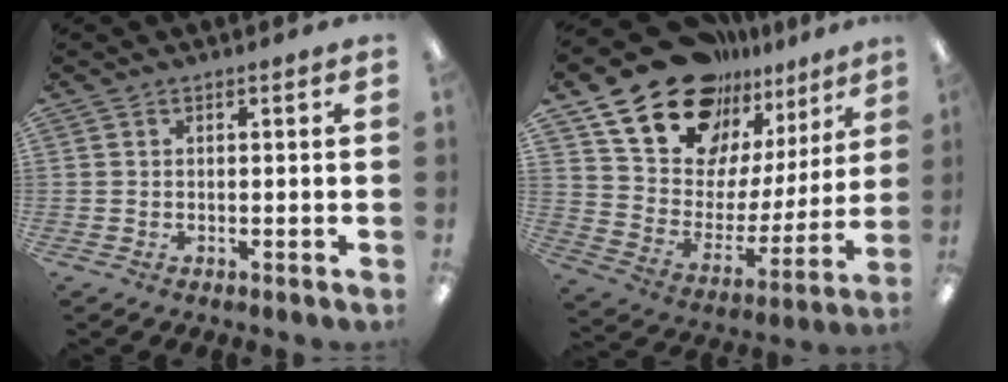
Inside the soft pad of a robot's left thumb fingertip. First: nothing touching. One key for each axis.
{"total": 20.6, "fx": 15.9, "fy": 11.1, "fz": 6.9, "tx": -0.138, "ty": -0.114, "tz": 0.294}